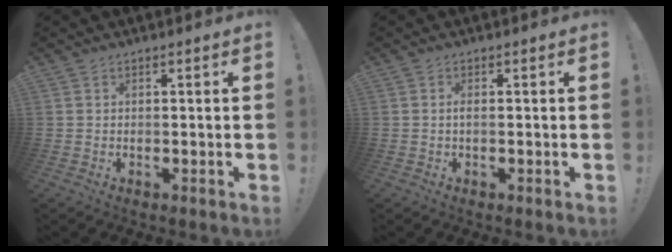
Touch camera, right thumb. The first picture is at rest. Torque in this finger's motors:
{"motor_torque": [0.03, -0.21, 0.38, -0.34, 0.10]}